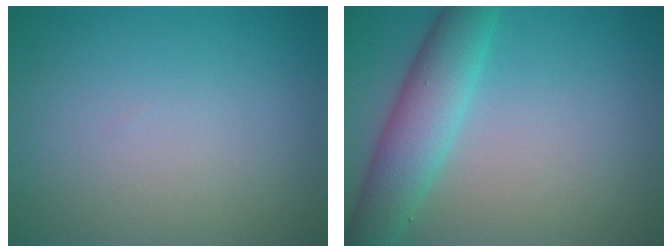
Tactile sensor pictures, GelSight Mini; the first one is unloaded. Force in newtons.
{"total": 5.1, "press": 5.1, "slide": 0.2}